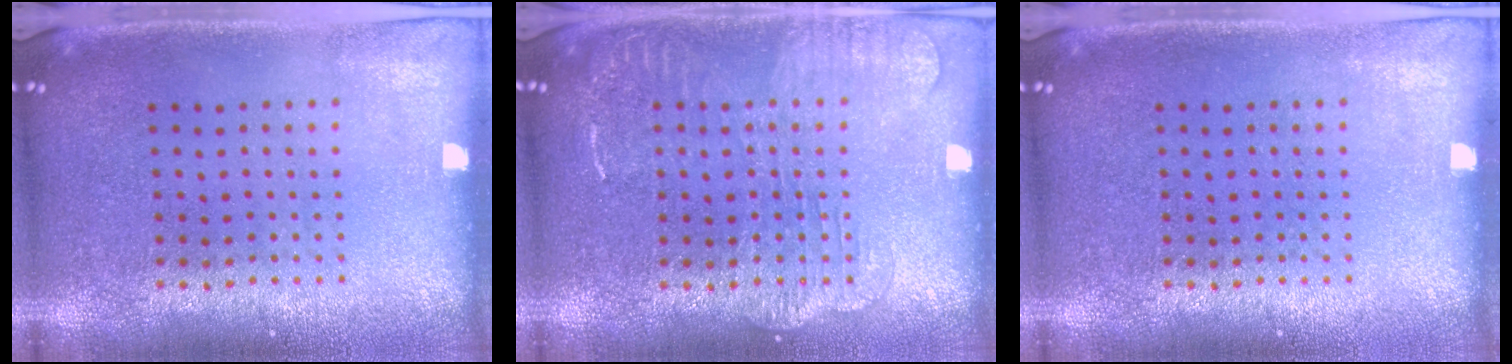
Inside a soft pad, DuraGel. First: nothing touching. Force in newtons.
{"total": 2.8, "press": 2.7, "slide": 0.4}
{"total": 0.0}